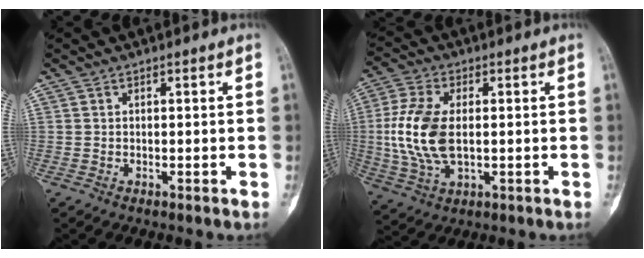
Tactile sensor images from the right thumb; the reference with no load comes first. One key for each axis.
{"total": 12.9, "fx": 0.3, "fy": 7.1, "fz": 10.8, "tx": -0.232, "ty": 0.000, "tz": 0.009}